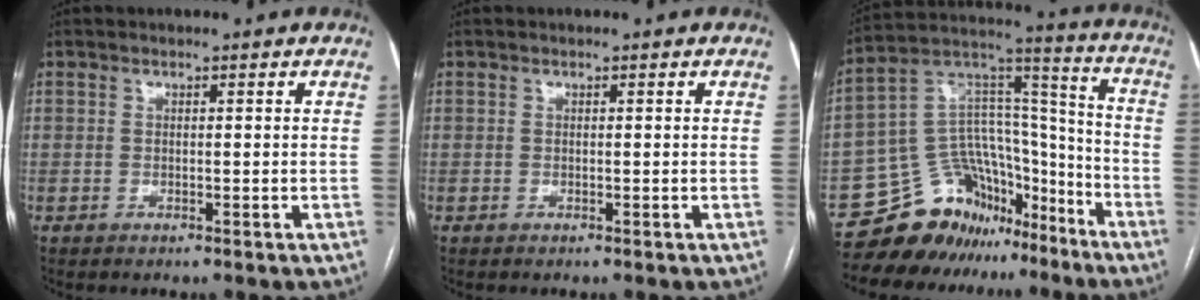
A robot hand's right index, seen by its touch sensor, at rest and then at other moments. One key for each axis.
{"total": 0.0}
{"total": 16.3, "fx": -12.8, "fy": 9.4, "fz": 3.9, "tx": -0.058, "ty": 0.095, "tz": -0.208}